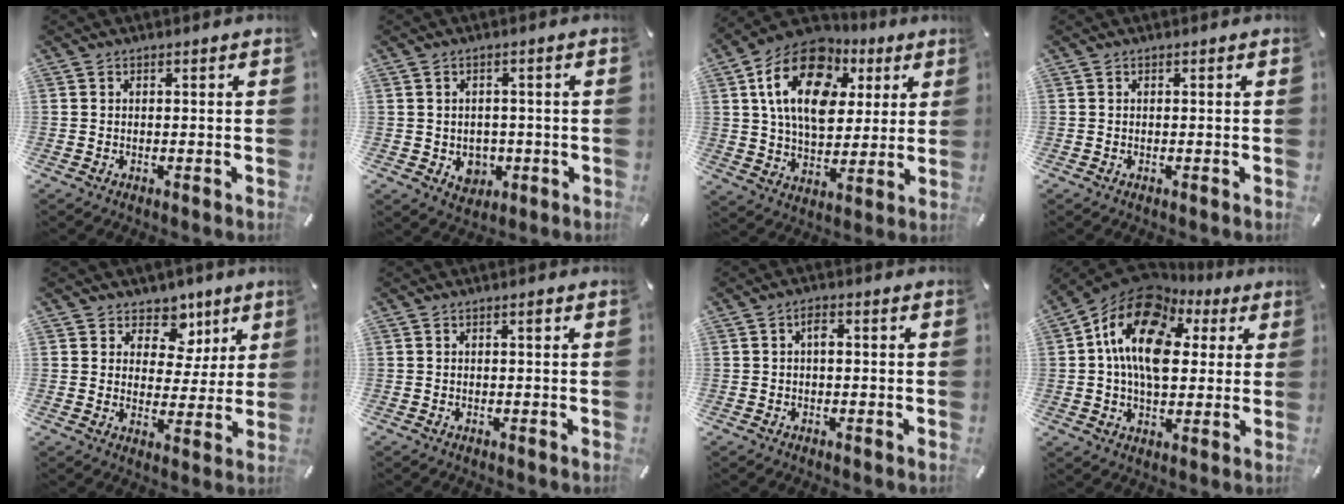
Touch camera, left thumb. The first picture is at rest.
{"total": 4.9, "force": [-0.6, 4.6, 1.7], "torque": [-0.009, 0.001, -0.010]}
{"total": 18.7, "force": [6.8, 12.7, 12.0], "torque": [-0.224, -0.017, 0.116]}
{"total": 0.0}
{"total": 8.4, "force": [4.3, 6.7, 2.5], "torque": [-0.025, -0.033, 0.073]}
{"total": 0.9, "force": [0.3, 0.3, 0.8], "torque": [-0.006, 0.000, 0.002]}
{"total": 2.1, "force": [0.1, 1.1, 1.7], "torque": [-0.028, 0.003, -0.002]}
{"total": 17.3, "force": [4.4, 12.2, 11.5], "torque": [-0.214, -0.021, 0.071]}